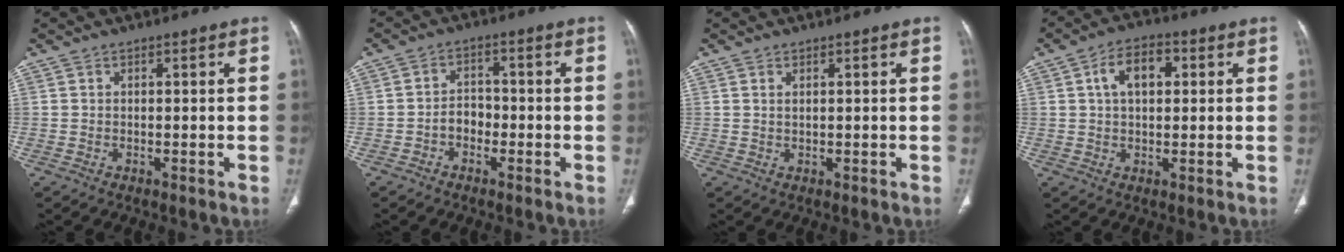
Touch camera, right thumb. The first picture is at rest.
{"total": 3.5, "force": [-1.5, 2.6, 1.8], "torque": [-0.017, 0.019, -0.031]}
{"total": 0.9, "force": [0.5, 0.3, 0.7], "torque": [-0.013, 0.000, 0.011]}
{"total": 7.5, "force": [1.9, 4.5, 5.6], "torque": [-0.086, 0.012, 0.028]}